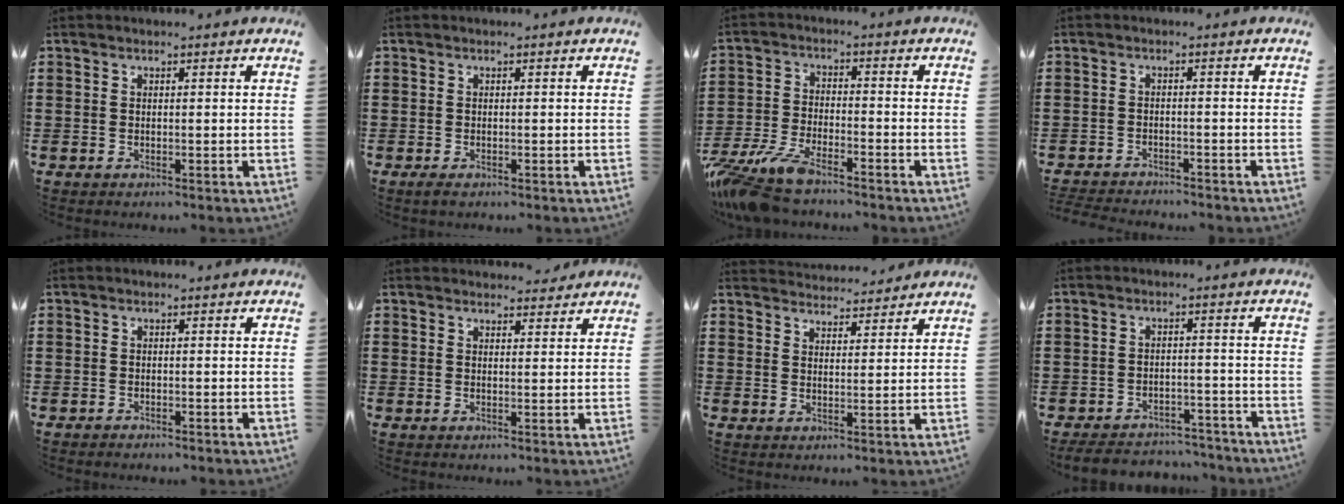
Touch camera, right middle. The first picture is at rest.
{"total": 0.6, "force": [-0.4, 0.2, 0.3], "torque": [-0.008, -0.006, -0.007]}
{"total": 7.9, "force": [-7.0, 1.1, 3.5], "torque": [-0.095, -0.004, -0.141]}
{"total": 2.8, "force": [-2.8, -0.1, -0.1], "torque": [-0.012, -0.003, -0.057]}
{"total": 0.8, "force": [-0.8, 0.1, 0.0], "torque": [-0.002, -0.001, -0.017]}
{"total": 2.2, "force": [2.1, 0.8, 0.2], "torque": [-0.001, 0.000, 0.038]}
{"total": 3.3, "force": [3.3, 0.4, -0.3], "torque": [-0.003, -0.011, 0.062]}
{"total": 4.8, "force": [-4.7, 0.6, 0.5], "torque": [-0.020, 0.008, -0.096]}